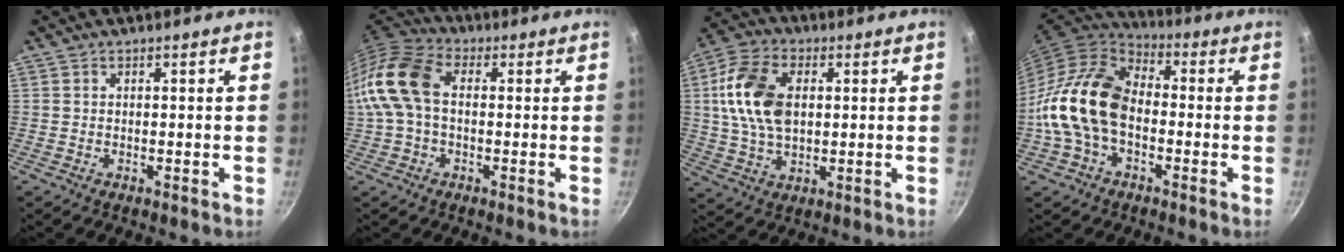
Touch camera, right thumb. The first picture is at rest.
{"total": 12.5, "force": [0.5, 8.2, 9.4], "torque": [-0.176, 0.033, -0.011]}
{"total": 14.3, "force": [2.2, 9.1, 10.9], "torque": [-0.191, 0.006, 0.033]}
{"total": 16.7, "force": [-2.6, 11.2, 12.2], "torque": [-0.205, 0.038, -0.066]}